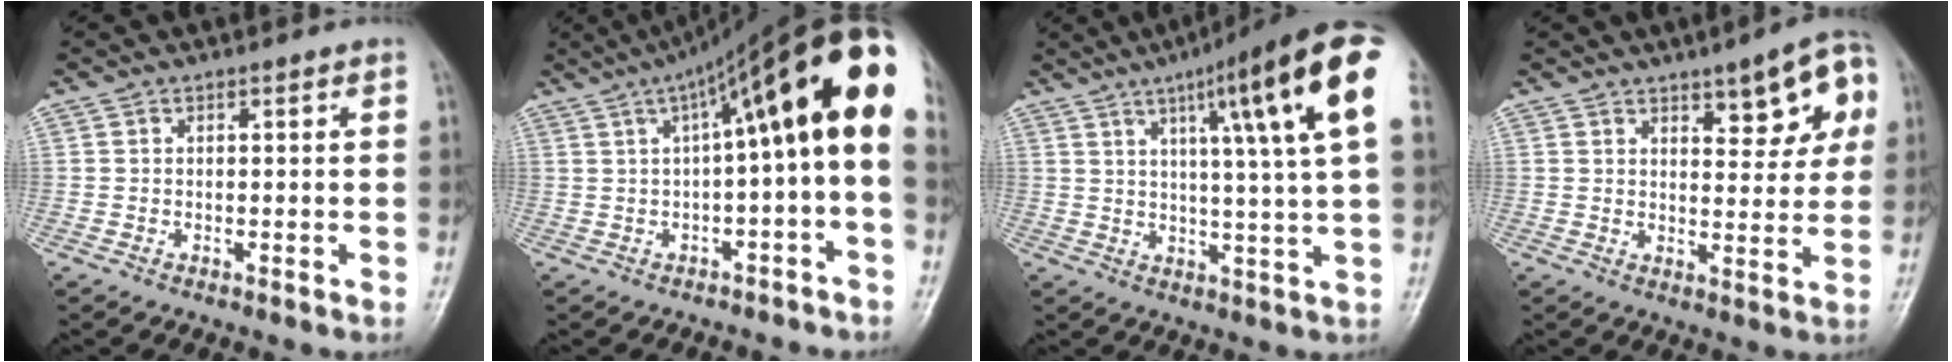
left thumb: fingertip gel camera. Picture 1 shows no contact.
{"total": 19.2, "force": [2.8, 4.8, 18.4], "torque": [-0.258, 0.060, 0.036]}
{"total": 18.4, "force": [7.3, 1.4, 16.9], "torque": [-0.234, -0.013, 0.096]}
{"total": 10.6, "force": [4.8, 4.2, 8.4], "torque": [-0.077, -0.013, 0.059]}